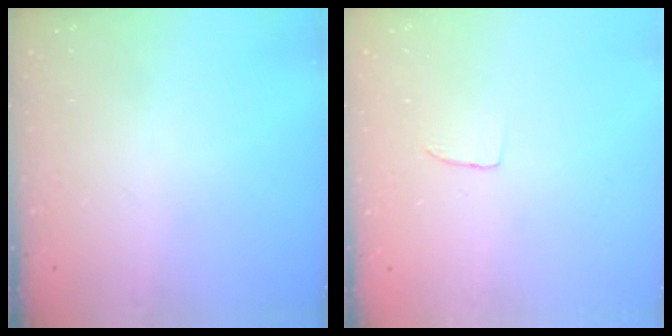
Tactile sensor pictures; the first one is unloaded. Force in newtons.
{"total": 3.2, "press": 3.2, "slide": 0.2}